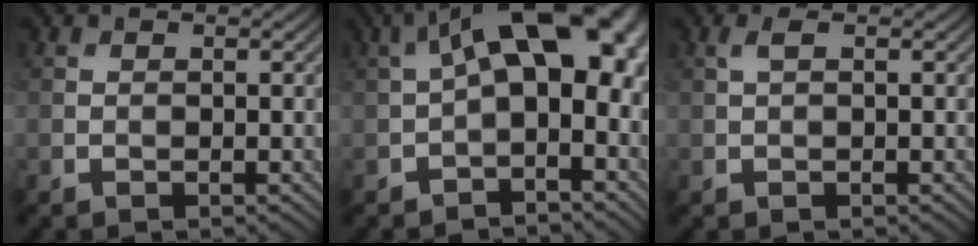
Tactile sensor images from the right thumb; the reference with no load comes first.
{"total": 11.9, "force": [0.8, 6.3, 10.1], "torque": [-0.167, 0.011, 0.011]}
{"total": 1.0, "force": [0.4, 0.2, 0.9], "torque": [-0.023, 0.004, 0.009]}